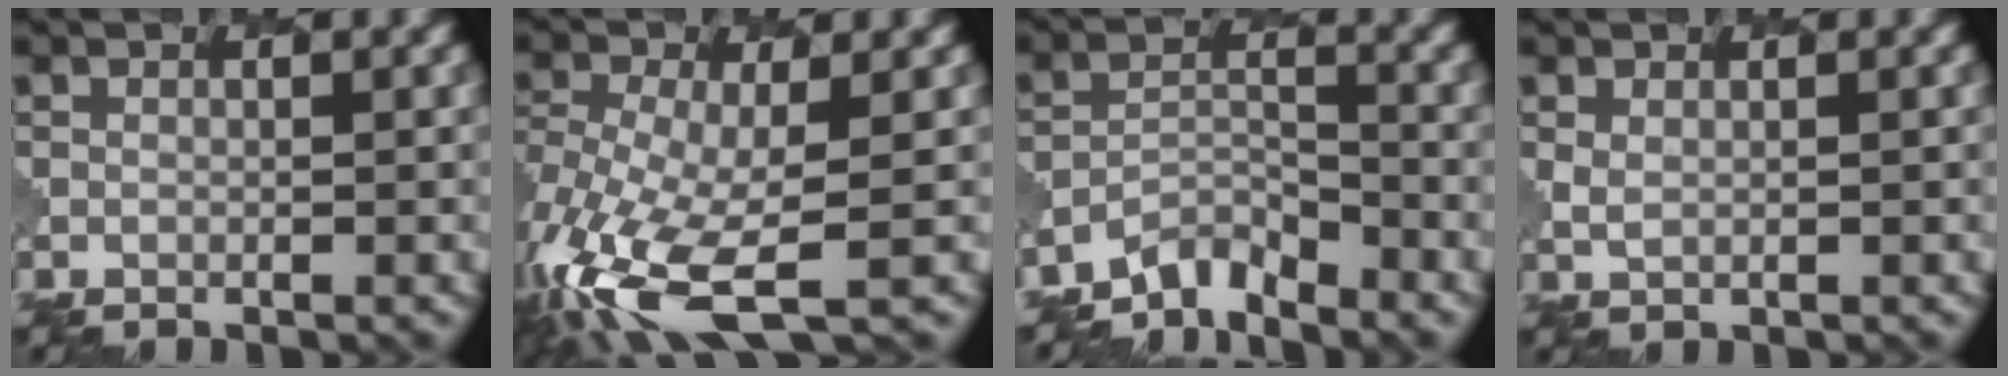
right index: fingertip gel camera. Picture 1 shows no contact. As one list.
[{"total": 9.2, "force": [-4.1, 3.9, 7.2], "torque": [-0.166, -0.019, -0.079]}, {"total": 3.2, "force": [-3.0, 0.8, 0.6], "torque": [-0.008, 0.000, -0.063]}, {"total": 0.9, "force": [0.8, 0.2, 0.4], "torque": [-0.012, -0.004, 0.020]}]